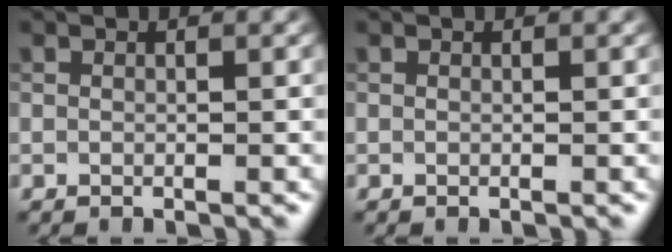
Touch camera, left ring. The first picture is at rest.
{"total": 0.0}